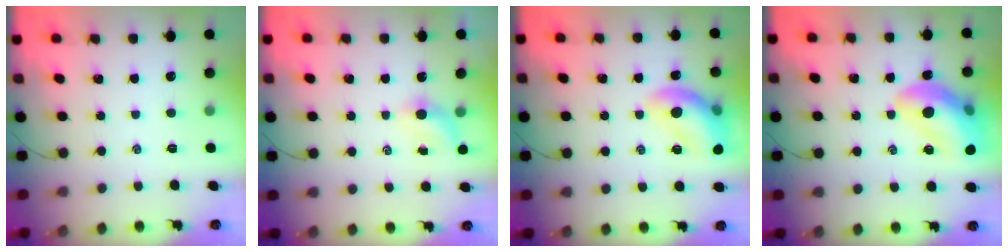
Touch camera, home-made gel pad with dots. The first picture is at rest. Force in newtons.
{"total": 3.1, "press": 2.9, "slide": 1.1}
{"total": 14.1, "press": 14.0, "slide": 1.7}
{"total": 18.7, "press": 18.5, "slide": 2.8}